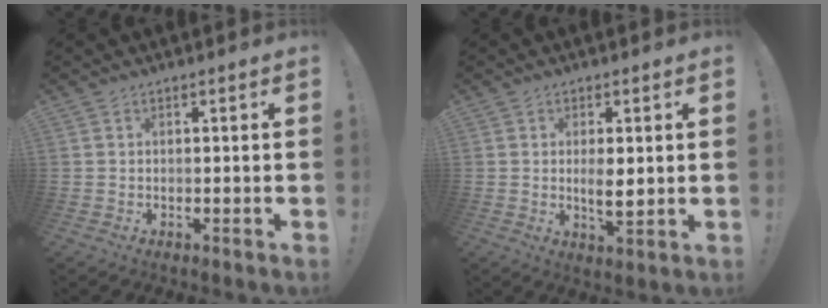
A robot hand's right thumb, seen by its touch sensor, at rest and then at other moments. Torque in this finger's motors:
{"motor_torque": [-0.05, 0.13, -0.14, 0.10, 0.00]}